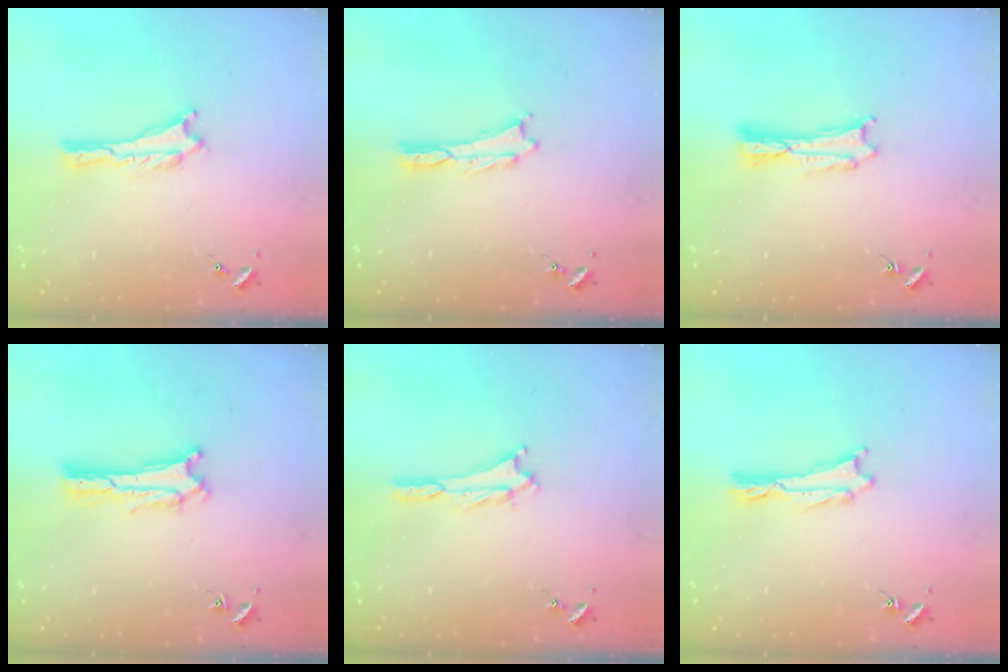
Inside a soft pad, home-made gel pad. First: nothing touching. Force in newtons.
{"total": 0.0}
{"total": 0.6, "press": 0.6, "slide": 0.2}
{"total": 0.7, "press": 0.6, "slide": 0.2}
{"total": 1.8, "press": 1.8, "slide": 0.1}
{"total": 0.6, "press": 0.6, "slide": 0.1}